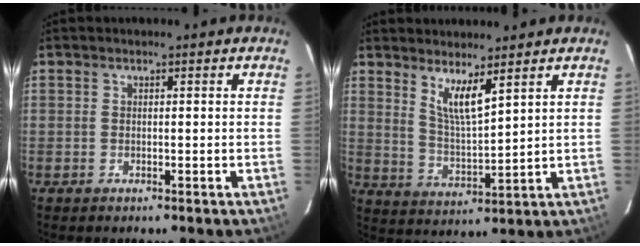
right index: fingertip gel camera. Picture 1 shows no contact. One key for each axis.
{"total": 6.7, "fx": 4.5, "fy": 0.8, "fz": 4.8, "tx": -0.091, "ty": -0.013, "tz": 0.088}